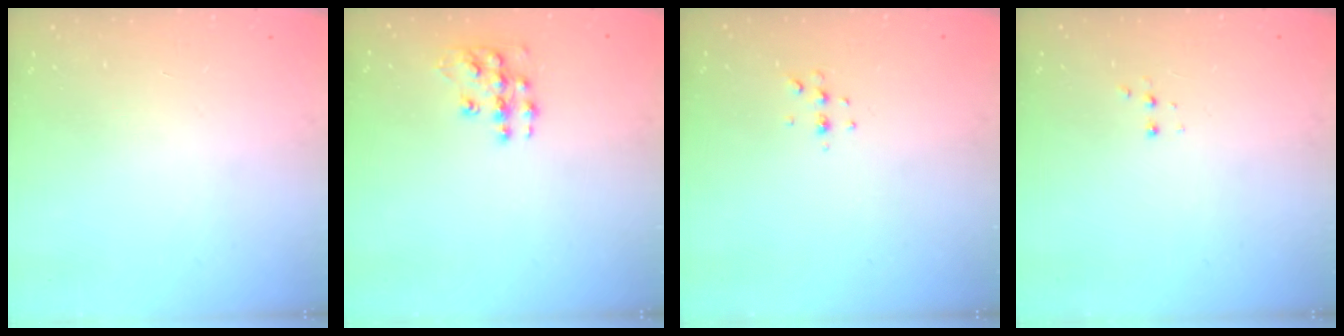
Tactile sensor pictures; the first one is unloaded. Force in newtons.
{"total": 10.0, "press": 10.0, "slide": 0.7}
{"total": 4.4, "press": 4.0, "slide": 1.8}
{"total": 3.0, "press": 2.9, "slide": 0.7}